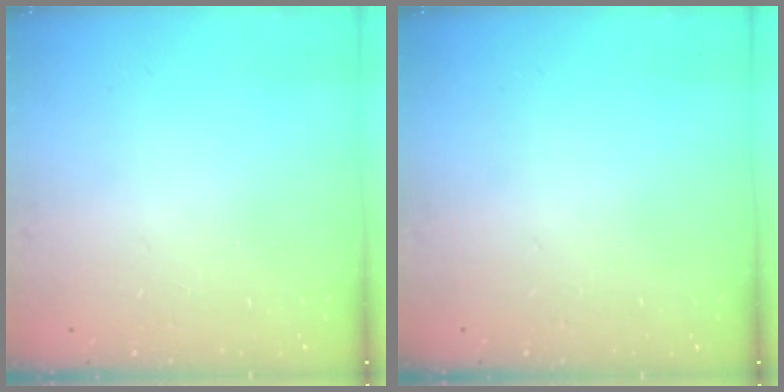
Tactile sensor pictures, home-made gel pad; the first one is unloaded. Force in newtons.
{"total": 0.0}